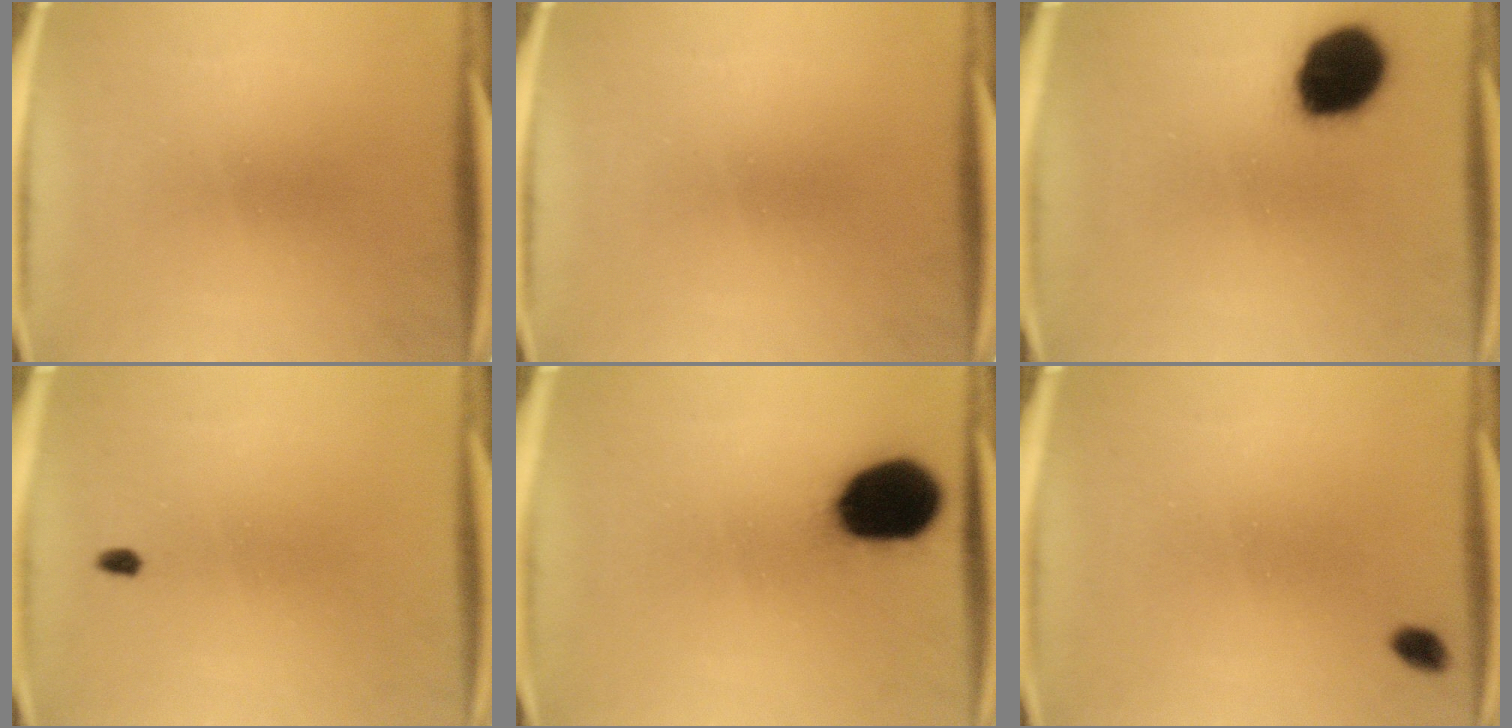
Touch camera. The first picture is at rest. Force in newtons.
{"total": 0.0}
{"total": 16.0}
{"total": 1.1}
{"total": 18.8}
{"total": 2.0}